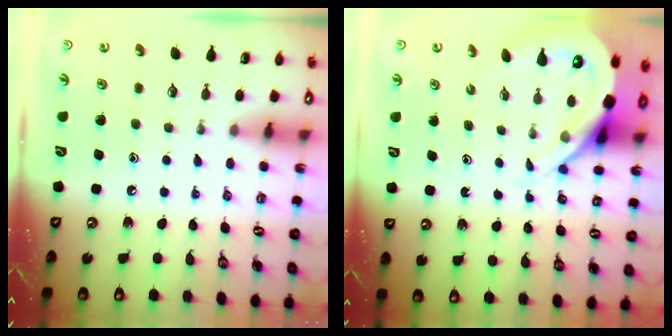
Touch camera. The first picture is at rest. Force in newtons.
{"total": 8.0, "press": 8.0, "slide": 1.0}